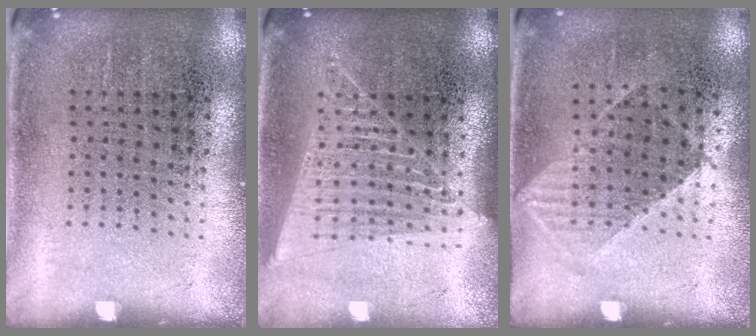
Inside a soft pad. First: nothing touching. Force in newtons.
{"total": 1.5, "press": 1.4, "slide": 0.6}
{"total": 1.0, "press": 0.9, "slide": 0.6}